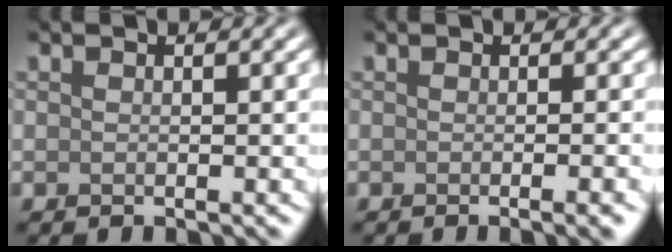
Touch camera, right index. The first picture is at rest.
{"total": 2.9, "force": [-0.8, 1.0, 2.7], "torque": [-0.014, -0.001, -0.010]}